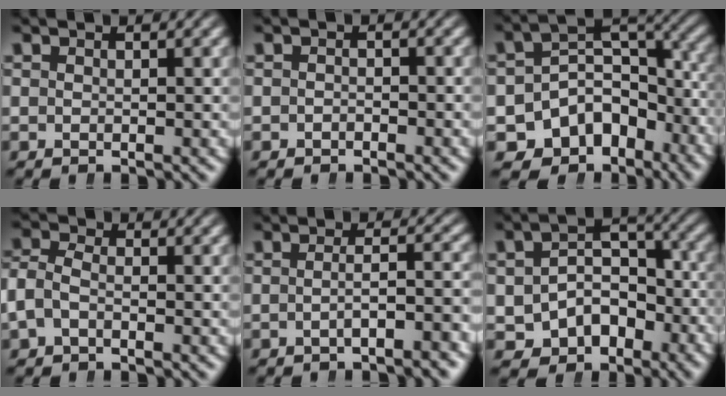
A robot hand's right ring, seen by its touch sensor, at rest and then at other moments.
{"total": 0.5, "force": [-0.5, -0.1, 0.0], "torque": [0.005, 0.001, -0.011]}
{"total": 14.7, "force": [-6.0, 11.5, 7.0], "torque": [-0.135, -0.051, -0.086]}
{"total": 3.5, "force": [-0.5, 2.8, 2.0], "torque": [-0.056, -0.011, -0.008]}
{"total": 3.3, "force": [-2.1, 0.0, 2.5], "torque": [-0.032, 0.000, -0.033]}
{"total": 8.3, "force": [-2.7, 6.9, 3.8], "torque": [-0.081, -0.036, -0.032]}